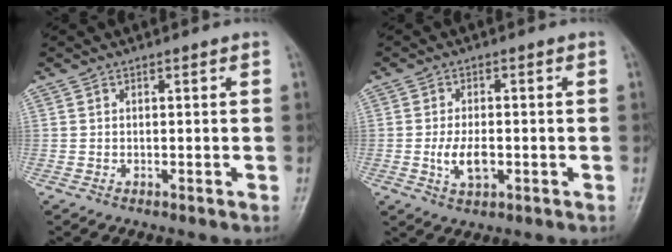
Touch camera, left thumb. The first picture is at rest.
{"total": 5.3, "force": [-1.2, 2.8, 4.3], "torque": [-0.081, 0.001, -0.019]}